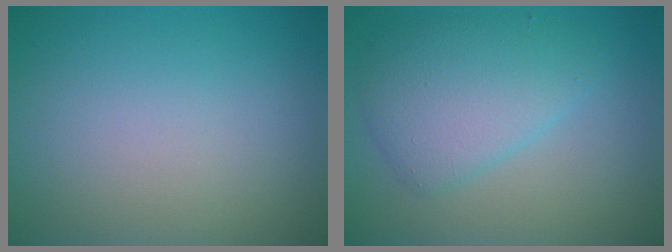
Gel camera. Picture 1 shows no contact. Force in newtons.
{"total": 4.5, "press": 4.5, "slide": 0.1}